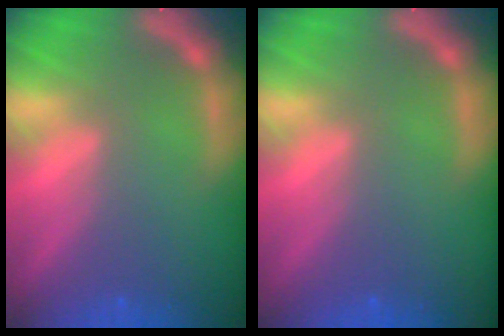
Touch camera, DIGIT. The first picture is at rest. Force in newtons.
{"total": 0.0}